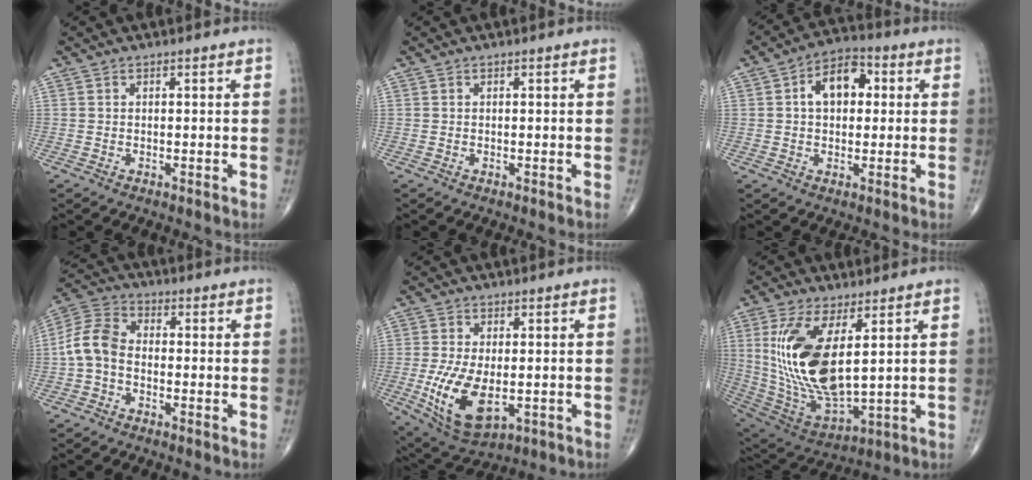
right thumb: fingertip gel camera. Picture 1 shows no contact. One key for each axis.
{"total": 0.0}
{"total": 9.2, "fx": 1.6, "fy": 5.9, "fz": 6.8, "tx": -0.091, "ty": 0.020, "tz": 0.018}
{"total": 7.8, "fx": -1.4, "fy": 5.4, "fz": 5.5, "tx": -0.105, "ty": 0.026, "tz": -0.042}
{"total": 12.3, "fx": -2.4, "fy": 6.4, "fz": 10.2, "tx": -0.194, "ty": -0.017, "tz": -0.027}
{"total": 19.2, "fx": 4.3, "fy": 8.2, "fz": 16.8, "tx": -0.343, "ty": -0.027, "tz": 0.100}